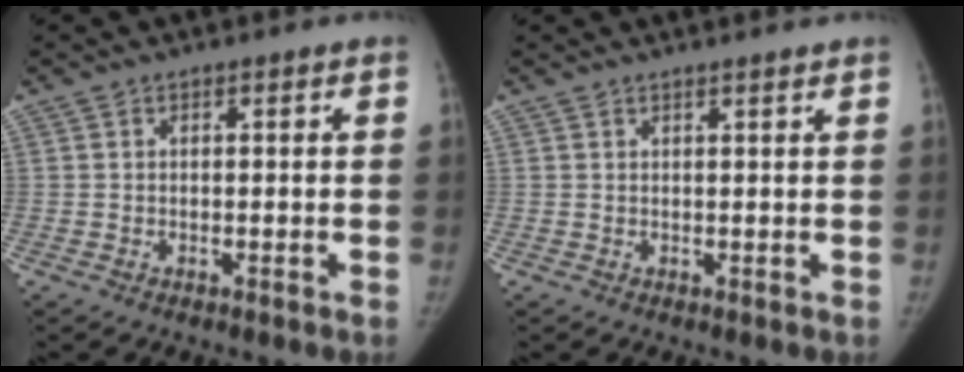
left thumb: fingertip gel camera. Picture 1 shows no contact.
{"total": 2.0, "force": [1.8, 0.0, 0.8], "torque": [-0.001, 0.005, 0.026]}